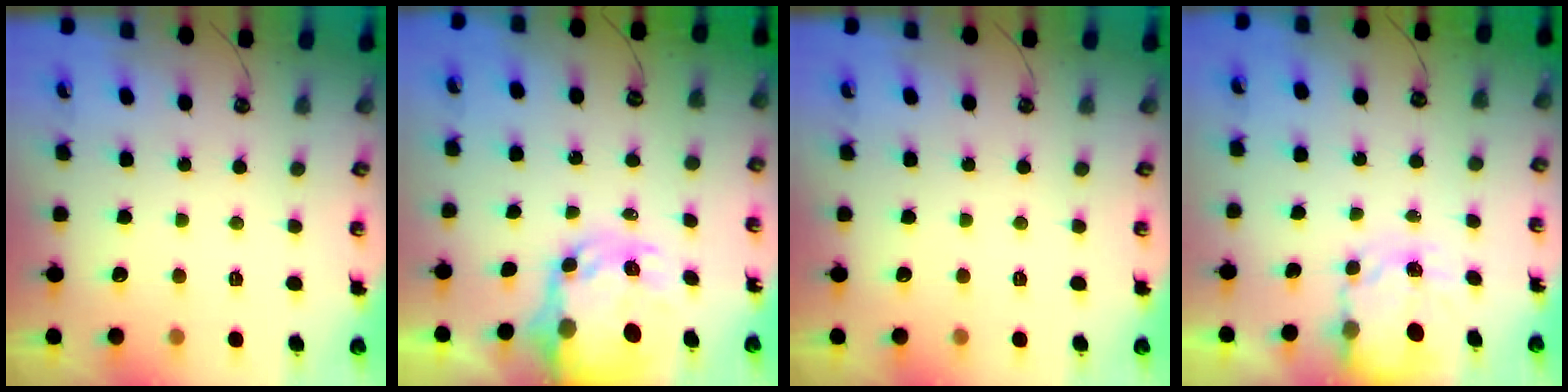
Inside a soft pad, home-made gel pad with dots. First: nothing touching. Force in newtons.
{"total": 9.1, "press": 9.0, "slide": 0.8}
{"total": 0.0}
{"total": 3.8, "press": 3.8, "slide": 0.1}